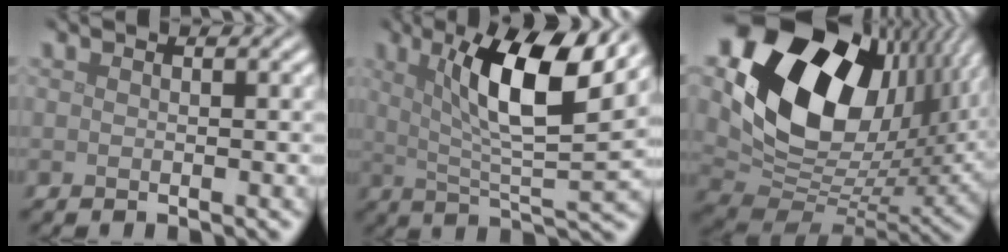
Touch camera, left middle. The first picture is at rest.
{"total": 9.1, "force": [3.6, 2.1, 8.1], "torque": [-0.125, -0.007, 0.062]}
{"total": 18.3, "force": [6.5, 12.2, 11.9], "torque": [-0.235, 0.014, 0.119]}